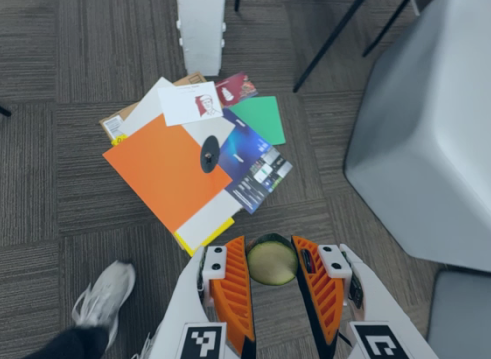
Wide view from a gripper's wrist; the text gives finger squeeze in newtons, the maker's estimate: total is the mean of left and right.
{"total": 7.8, "left": 7.8, "right": 7.8}